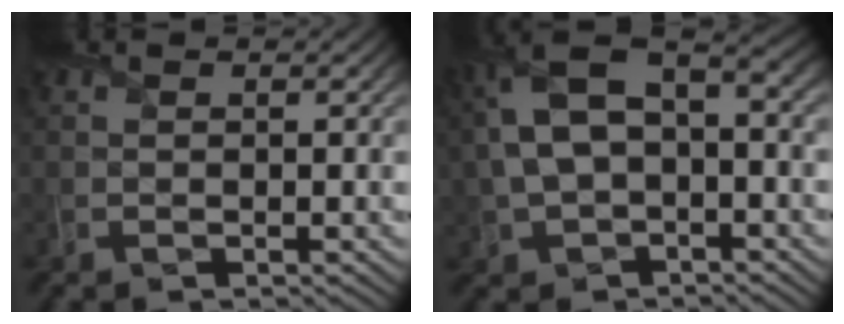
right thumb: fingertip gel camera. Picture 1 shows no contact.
{"total": 12.4, "force": [0.9, 7.2, 10.1], "torque": [-0.225, 0.005, 0.021]}